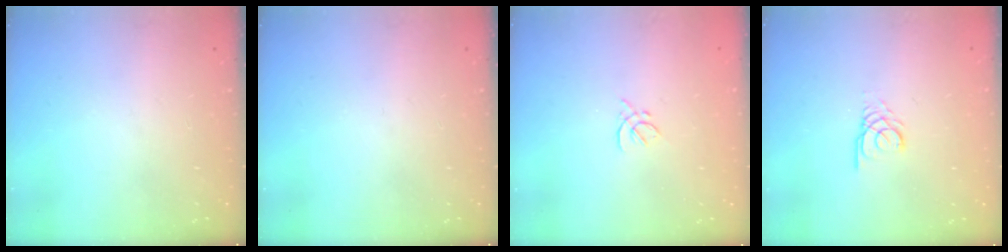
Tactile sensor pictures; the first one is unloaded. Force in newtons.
{"total": 0.0}
{"total": 2.0, "press": 1.9, "slide": 0.7}
{"total": 2.7, "press": 2.7, "slide": 0.3}